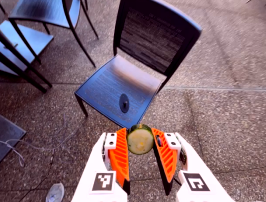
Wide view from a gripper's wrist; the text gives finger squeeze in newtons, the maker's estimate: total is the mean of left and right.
{"total": 9.5, "left": 8.8, "right": 10.2}